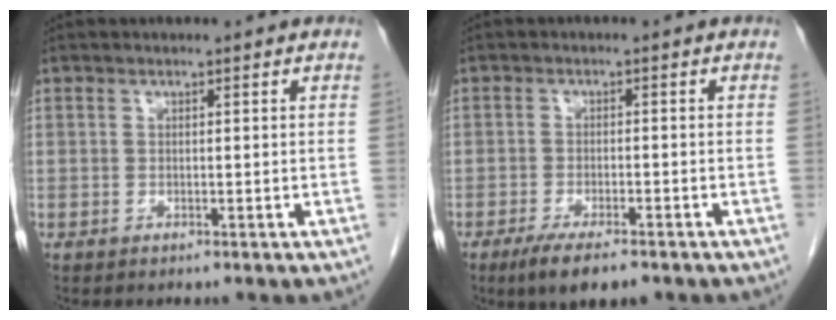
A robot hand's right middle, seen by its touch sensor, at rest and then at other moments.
{"total": 6.3, "force": [-4.4, 1.4, 4.3], "torque": [-0.072, -0.013, -0.069]}